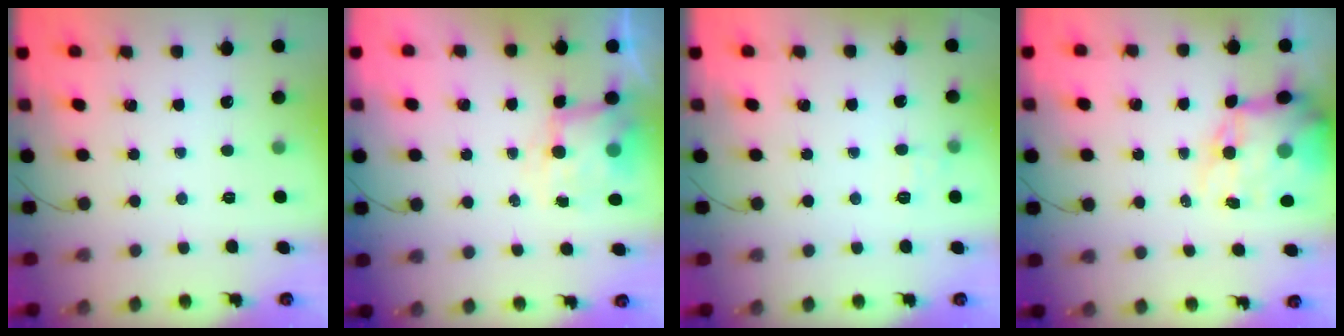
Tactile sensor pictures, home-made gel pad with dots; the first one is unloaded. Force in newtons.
{"total": 5.4, "press": 5.4, "slide": 0.5}
{"total": 5.5, "press": 5.3, "slide": 1.5}
{"total": 14.5, "press": 14.0, "slide": 3.8}